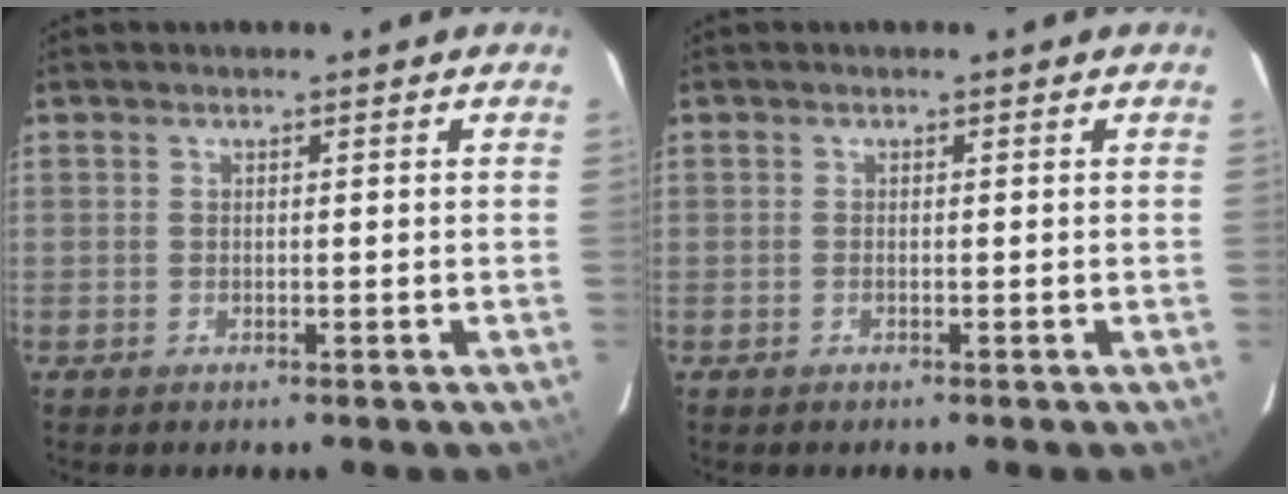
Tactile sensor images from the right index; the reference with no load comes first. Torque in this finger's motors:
{"motor_torque": [0.22, 0.17, -0.02, 0.00]}